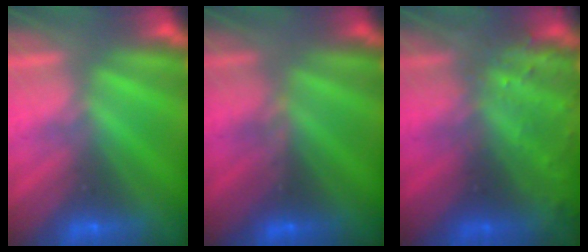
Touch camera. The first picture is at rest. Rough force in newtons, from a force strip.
{"total": 2.9}
{"total": 7.9}